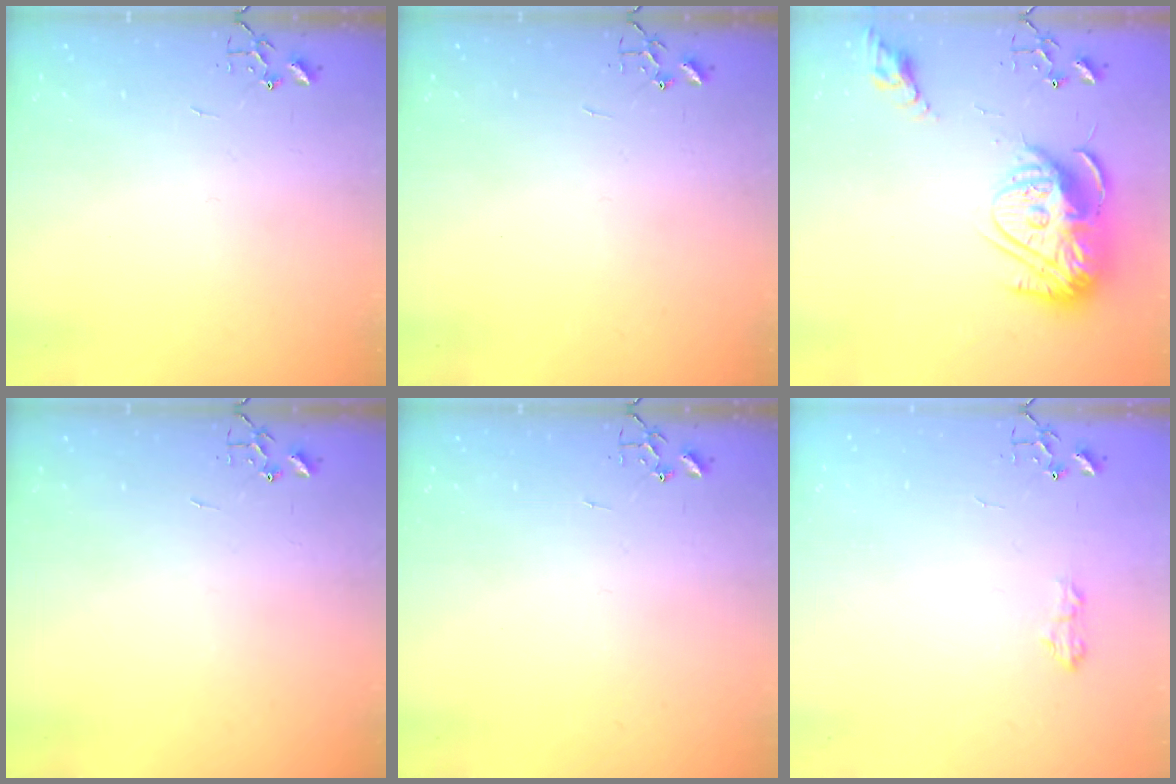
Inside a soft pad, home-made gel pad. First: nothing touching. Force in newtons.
{"total": 0.0}
{"total": 17.6, "press": 17.5, "slide": 1.6}
{"total": 0.0}
{"total": 0.0}
{"total": 5.9, "press": 5.9, "slide": 0.8}